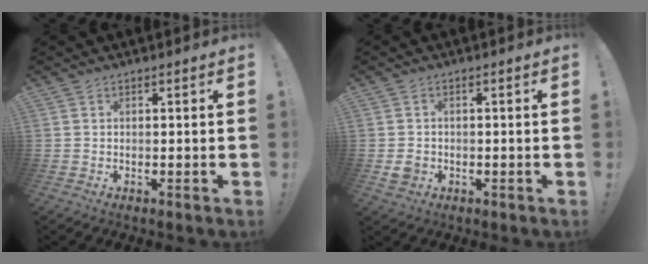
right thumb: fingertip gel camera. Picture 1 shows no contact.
{"total": 3.4, "force": [-0.8, 2.9, 1.5], "torque": [-0.029, 0.003, -0.012]}